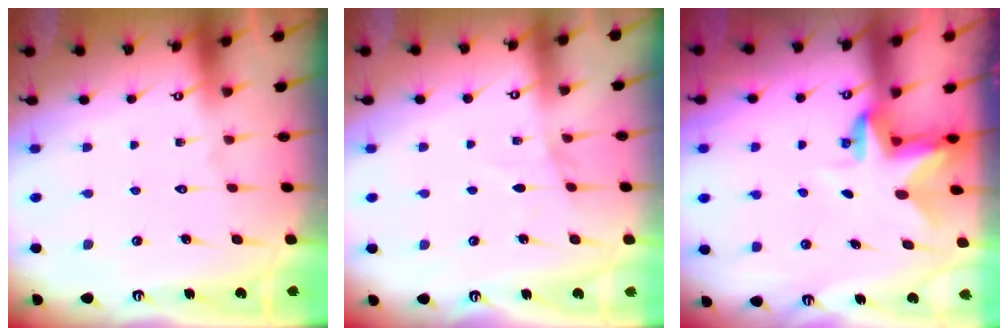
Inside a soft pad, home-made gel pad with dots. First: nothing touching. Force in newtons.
{"total": 4.4, "press": 4.4, "slide": 0.5}
{"total": 3.0, "press": 2.9, "slide": 0.5}